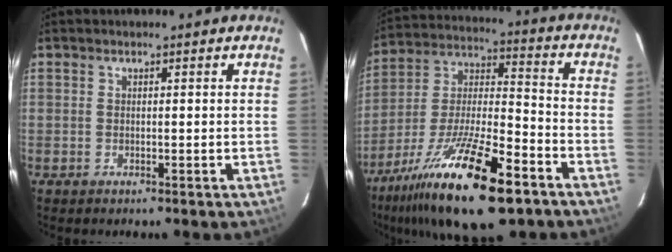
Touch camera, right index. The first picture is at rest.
{"total": 24.2, "force": [-15.0, 7.0, 17.7], "torque": [-0.336, -0.029, -0.260]}